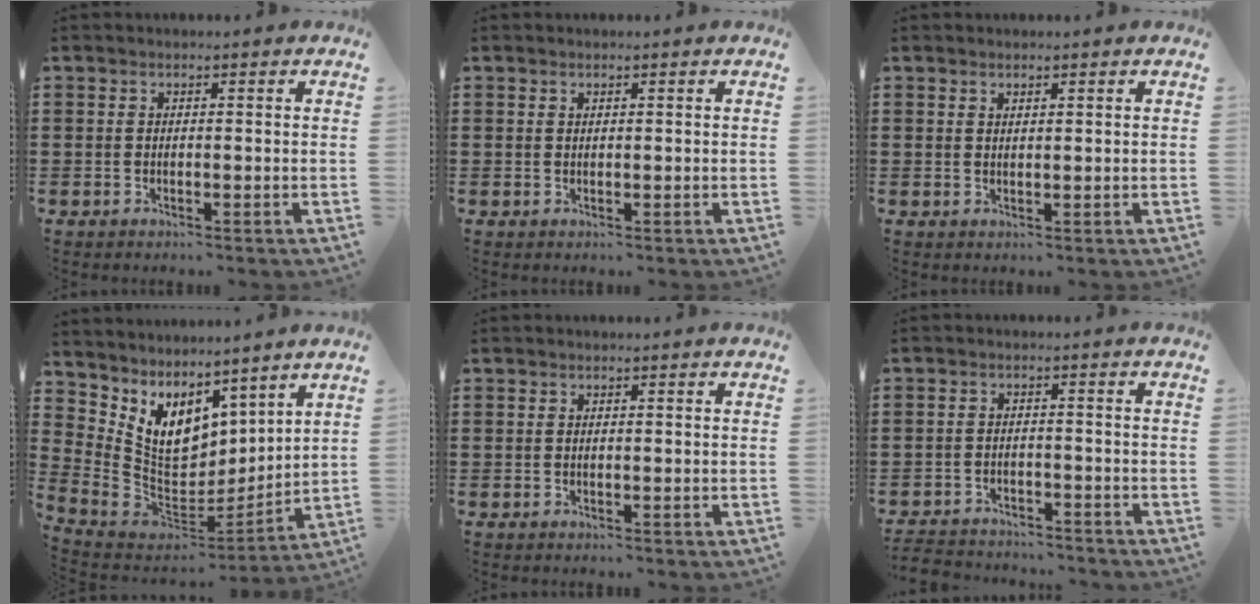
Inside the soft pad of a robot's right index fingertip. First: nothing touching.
{"total": 0.5, "force": [0.4, 0.3, 0.2], "torque": [-0.005, 0.002, 0.008]}
{"total": 1.0, "force": [0.9, 0.3, 0.3], "torque": [-0.006, 0.002, 0.017]}
{"total": 7.8, "force": [4.1, 5.9, 3.0], "torque": [-0.112, -0.048, 0.079]}
{"total": 0.0}
{"total": 2.9, "force": [-2.9, 0.3, -0.2], "torque": [-0.005, -0.001, -0.064]}